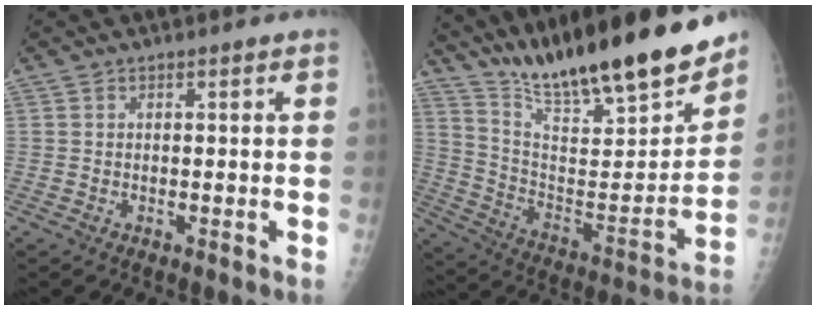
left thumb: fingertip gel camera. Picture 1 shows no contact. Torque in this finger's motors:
{"motor_torque": [0.70, 0.66, 1.46, -1.31, 0.14]}